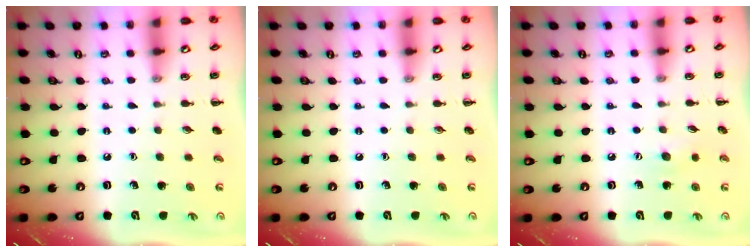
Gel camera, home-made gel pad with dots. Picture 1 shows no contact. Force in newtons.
{"total": 0.0}
{"total": 5.4, "press": 5.2, "slide": 1.3}